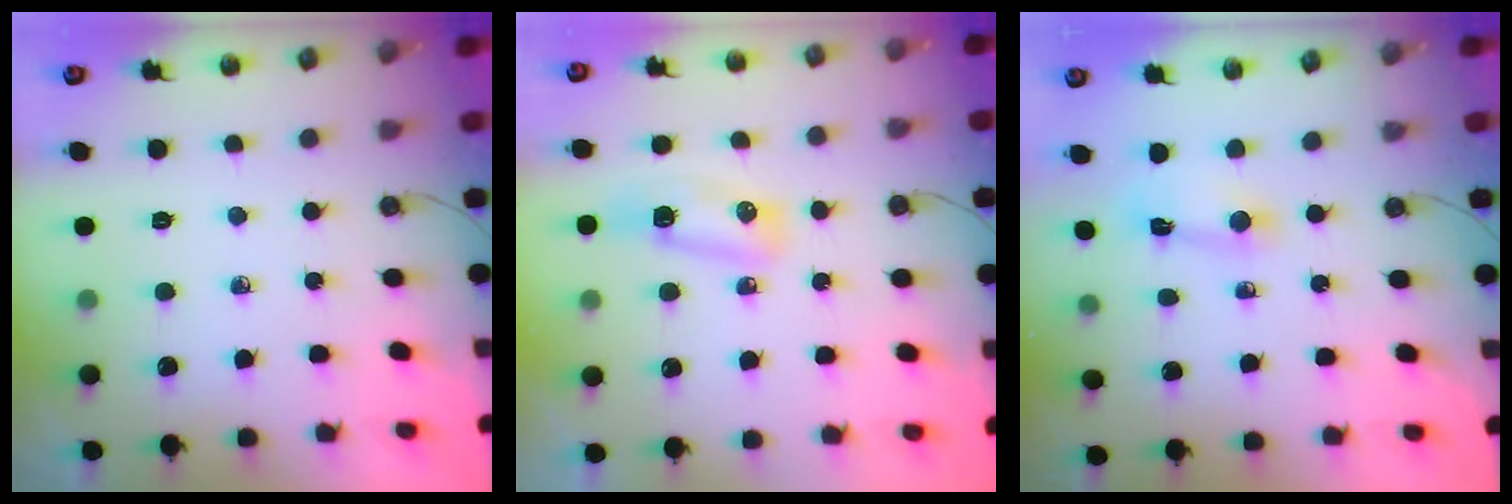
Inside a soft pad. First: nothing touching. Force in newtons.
{"total": 7.3, "press": 7.2, "slide": 0.7}
{"total": 2.4, "press": 2.4, "slide": 0.3}